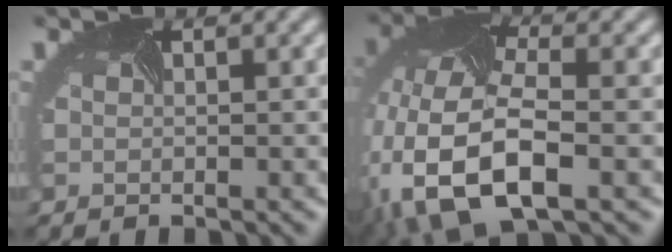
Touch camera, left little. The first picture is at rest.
{"total": 14.0, "force": [-4.2, 7.8, 10.8], "torque": [-0.237, -0.035, -0.062]}